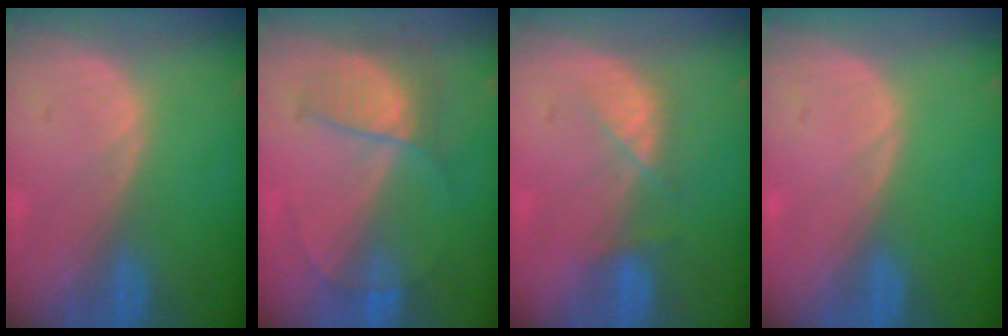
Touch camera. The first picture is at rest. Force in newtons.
{"total": 6.3, "press": 5.6, "slide": 2.8}
{"total": 3.3, "press": 3.2, "slide": 0.7}
{"total": 0.0}